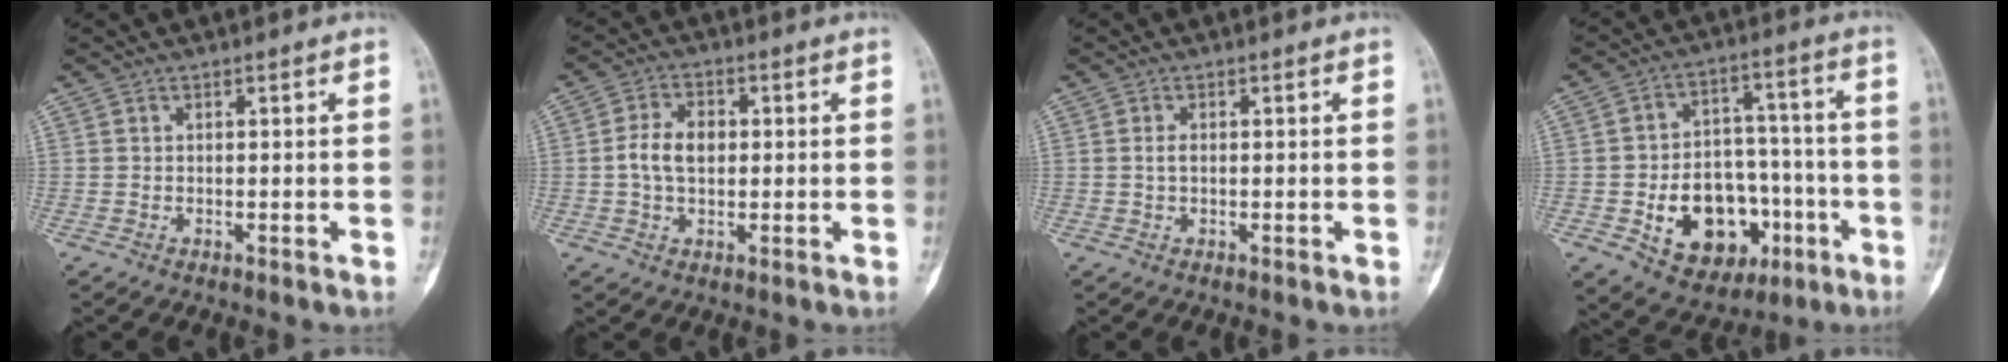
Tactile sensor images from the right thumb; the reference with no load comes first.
{"total": 6.3, "force": [0.2, 4.2, 4.7], "torque": [-0.085, 0.013, 0.000]}
{"total": 1.2, "force": [0.0, 0.7, 1.0], "torque": [-0.016, 0.002, -0.001]}
{"total": 18.3, "force": [-5.9, 13.2, 11.3], "torque": [-0.128, 0.046, -0.074]}